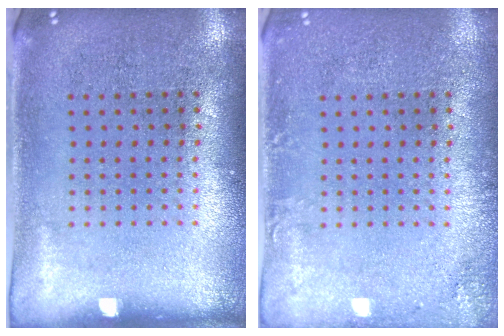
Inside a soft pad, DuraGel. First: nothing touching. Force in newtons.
{"total": 1.5, "press": 1.5, "slide": 0.1}